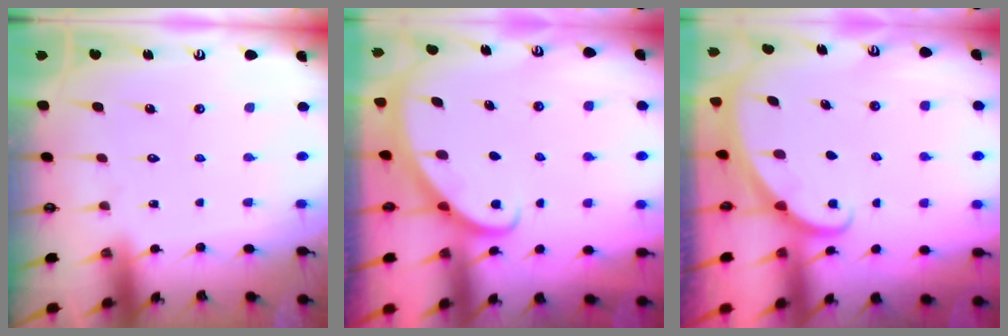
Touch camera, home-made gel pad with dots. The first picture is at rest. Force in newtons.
{"total": 2.9, "press": 2.9, "slide": 0.2}
{"total": 1.6, "press": 1.5, "slide": 0.1}